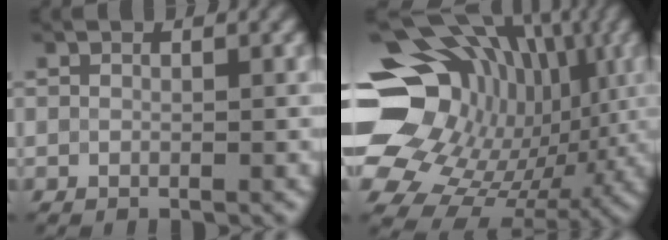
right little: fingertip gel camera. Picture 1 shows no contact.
{"total": 19.3, "force": [1.8, 15.7, 11.1], "torque": [-0.197, -0.003, 0.053]}